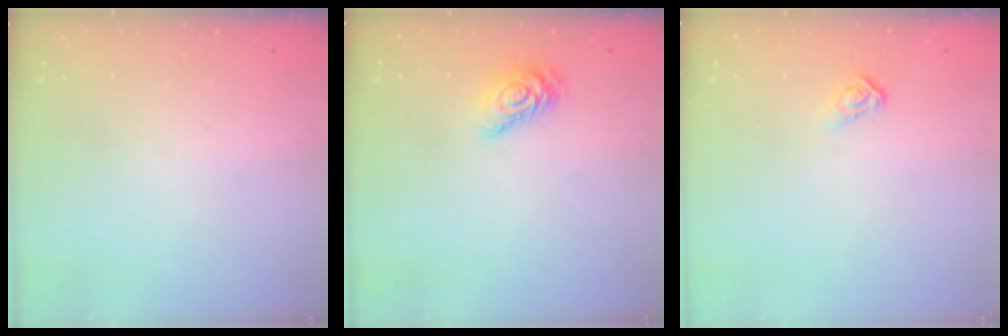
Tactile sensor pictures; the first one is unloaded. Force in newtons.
{"total": 9.4, "press": 9.4, "slide": 0.6}
{"total": 5.0, "press": 5.0, "slide": 0.2}